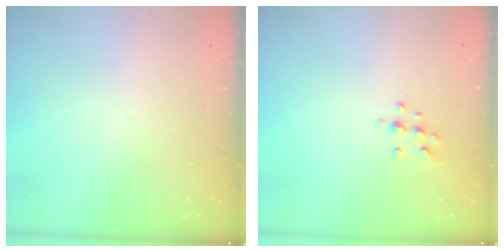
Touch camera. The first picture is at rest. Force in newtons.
{"total": 7.1, "press": 7.0, "slide": 1.3}